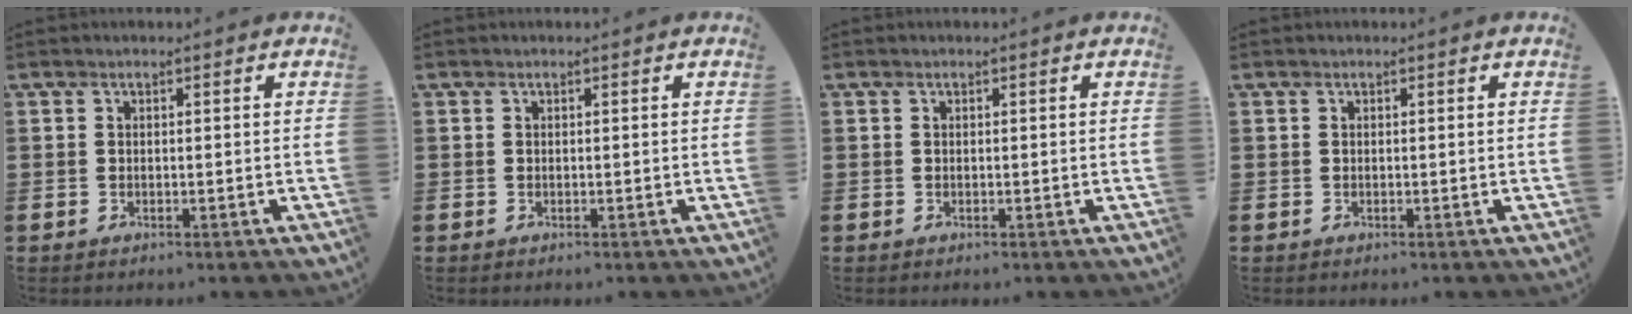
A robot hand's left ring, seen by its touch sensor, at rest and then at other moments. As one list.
[{"total": 0.0}, {"total": 0.0}, {"total": 0.0}]